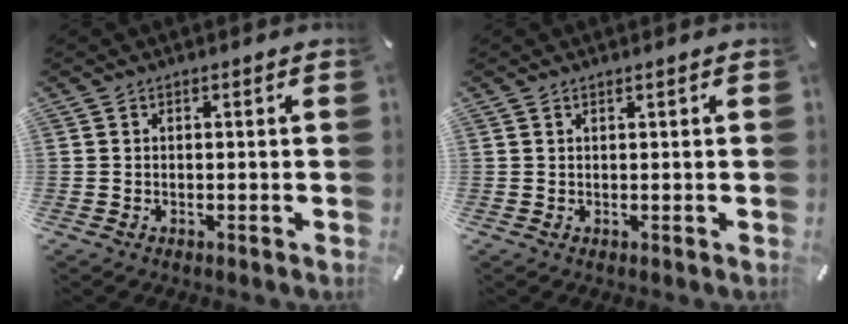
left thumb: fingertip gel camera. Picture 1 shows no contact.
{"total": 0.5, "force": [0.3, 0.0, 0.4], "torque": [-0.007, -0.001, 0.006]}